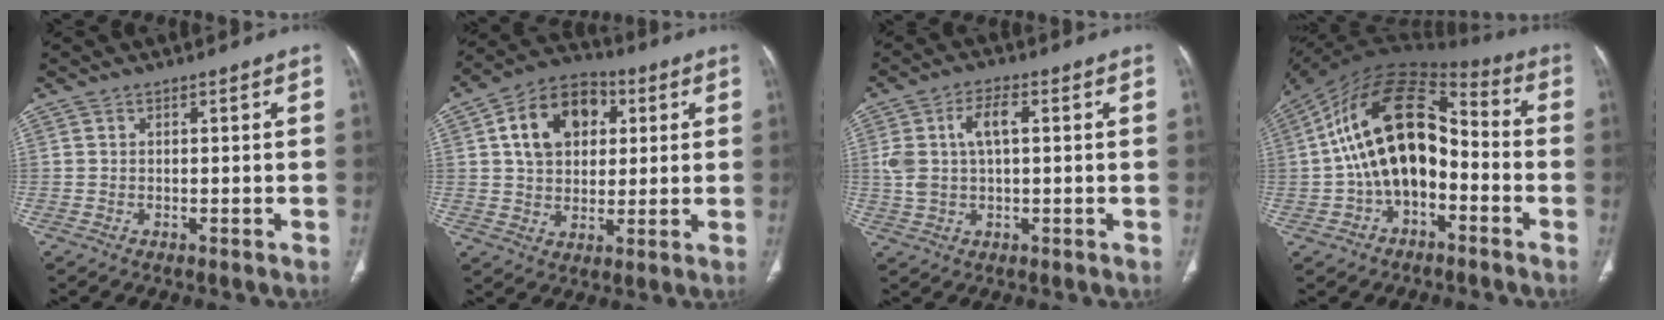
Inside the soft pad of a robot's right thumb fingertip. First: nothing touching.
{"total": 14.3, "force": [4.0, 10.3, 9.1], "torque": [-0.119, 0.005, 0.059]}
{"total": 7.7, "force": [1.4, 3.8, 6.5], "torque": [-0.140, 0.017, 0.031]}
{"total": 19.4, "force": [-2.4, 11.8, 15.2], "torque": [-0.247, 0.055, -0.046]}